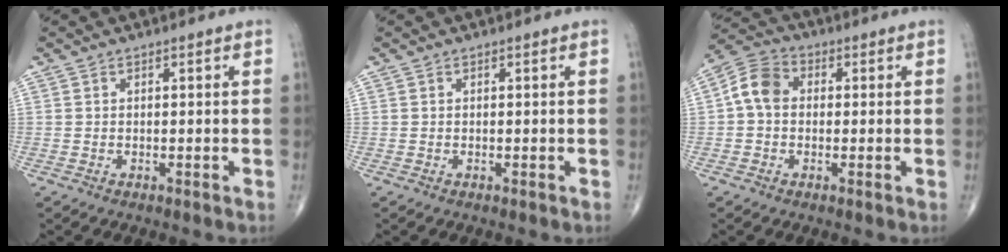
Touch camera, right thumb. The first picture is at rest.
{"total": 0.0}
{"total": 6.8, "force": [0.2, 5.2, 4.3], "torque": [-0.073, 0.023, -0.007]}